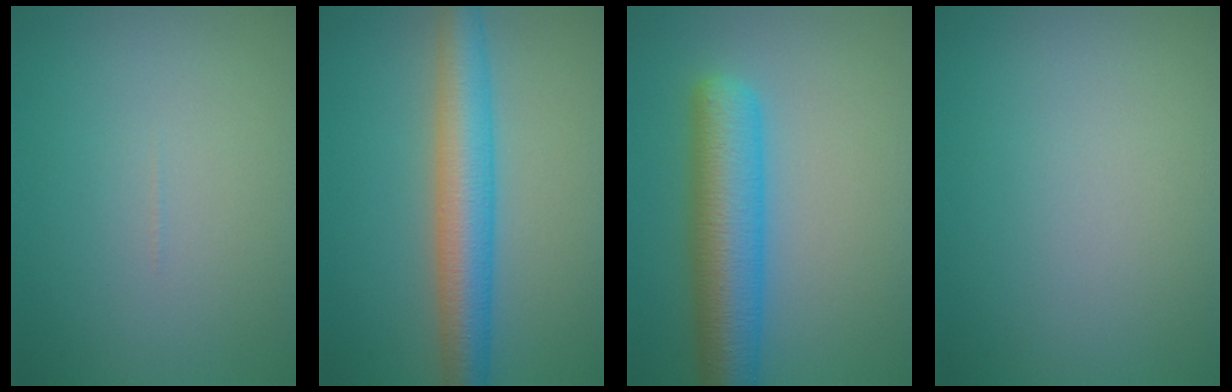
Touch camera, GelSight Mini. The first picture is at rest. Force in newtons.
{"total": 6.4, "press": 6.4, "slide": 0.0}
{"total": 8.0, "press": 8.0, "slide": 0.1}
{"total": 0.0}